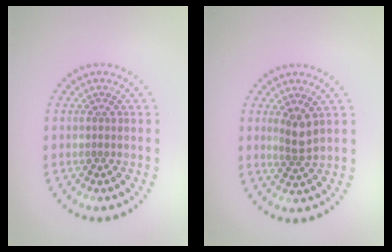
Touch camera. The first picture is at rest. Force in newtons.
{"total": 2.1, "press": 1.7, "slide": 1.1}